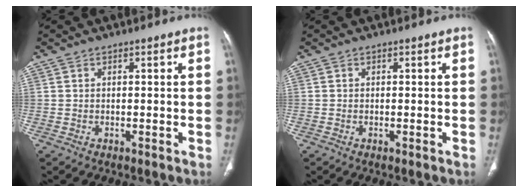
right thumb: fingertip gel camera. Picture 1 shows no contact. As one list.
[{"total": 0.0}]